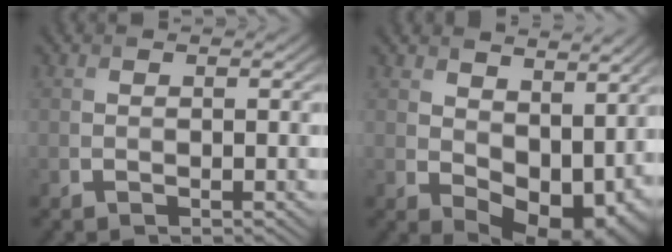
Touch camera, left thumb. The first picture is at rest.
{"total": 10.4, "force": [2.7, 6.6, 7.5], "torque": [-0.127, -0.026, 0.068]}